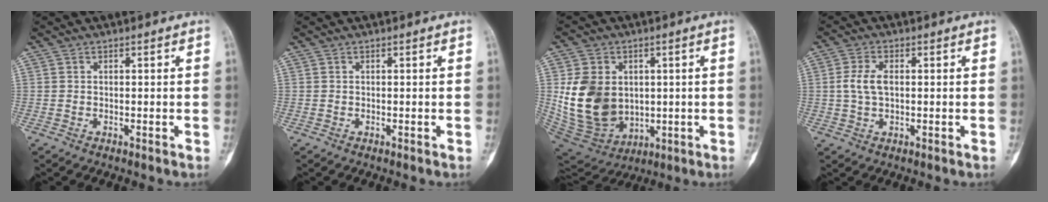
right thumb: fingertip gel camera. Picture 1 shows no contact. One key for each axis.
{"total": 0.0}
{"total": 16.1, "fx": 1.3, "fy": 12.5, "fz": 10.0, "tx": -0.160, "ty": -0.012, "tz": 0.055}
{"total": 4.7, "fx": 0.4, "fy": 2.6, "fz": 3.9, "tx": -0.089, "ty": 0.004, "tz": 0.005}